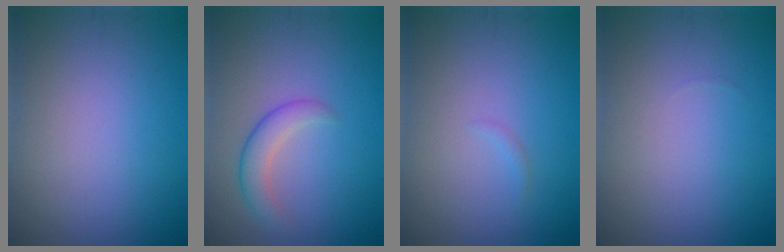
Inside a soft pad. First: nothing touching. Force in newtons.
{"total": 2.6, "press": 2.6, "slide": 0.1}
{"total": 0.5, "press": 0.5, "slide": 0.1}
{"total": 0.0}